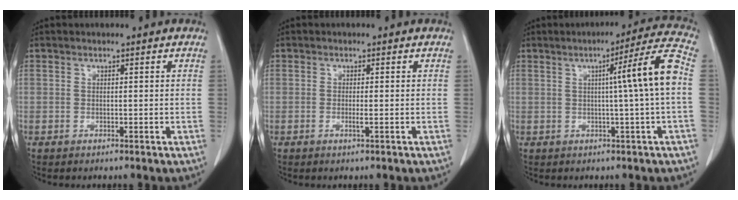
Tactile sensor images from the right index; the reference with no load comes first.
{"total": 1.0, "force": [-0.3, -0.1, 1.0], "torque": [-0.021, -0.003, -0.004]}
{"total": 9.3, "force": [0.5, -1.6, 9.1], "torque": [-0.128, 0.013, 0.006]}